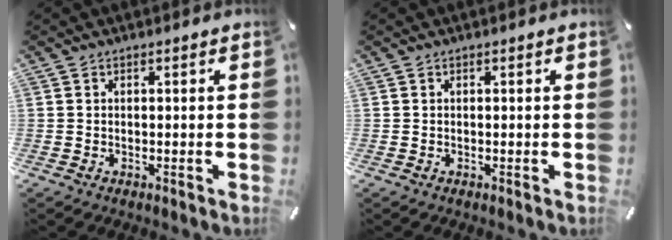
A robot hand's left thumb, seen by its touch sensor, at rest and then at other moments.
{"total": 0.0}